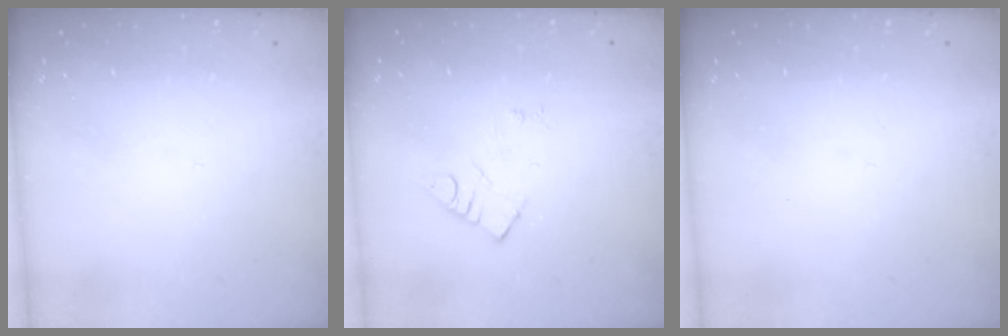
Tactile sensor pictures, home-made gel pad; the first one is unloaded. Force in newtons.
{"total": 4.5, "press": 4.4, "slide": 0.7}
{"total": 0.0}